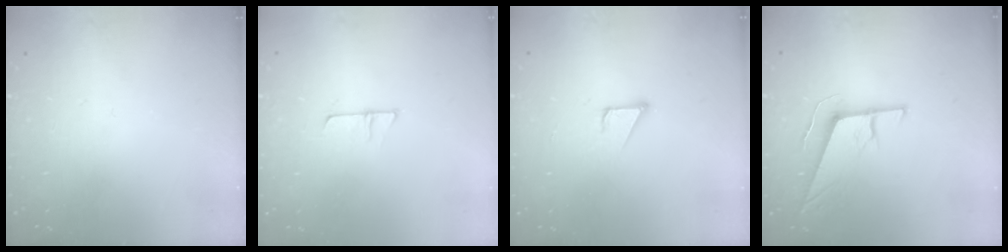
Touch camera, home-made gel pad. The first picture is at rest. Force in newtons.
{"total": 5.7, "press": 5.6, "slide": 0.6}
{"total": 2.1, "press": 2.1, "slide": 0.0}
{"total": 11.2, "press": 11.0, "slide": 2.4}